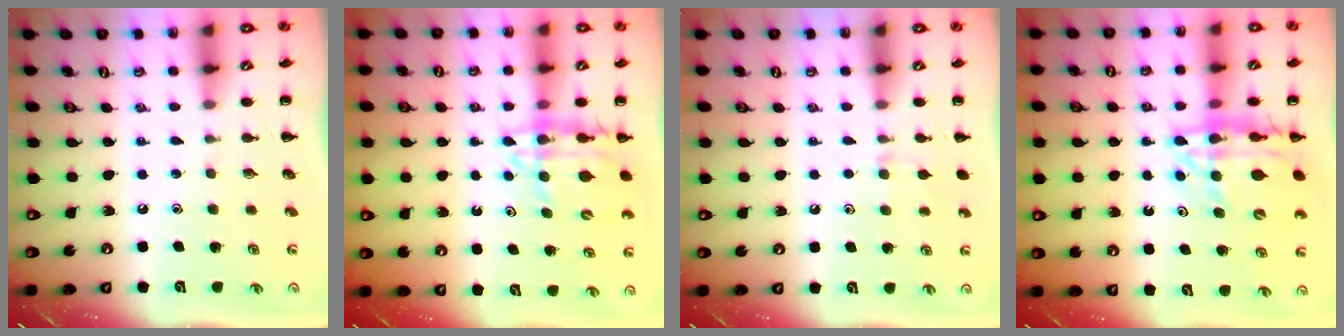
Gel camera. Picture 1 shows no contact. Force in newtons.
{"total": 12.4, "press": 11.8, "slide": 3.7}
{"total": 6.7, "press": 6.2, "slide": 2.5}
{"total": 16.8, "press": 16.3, "slide": 4.0}